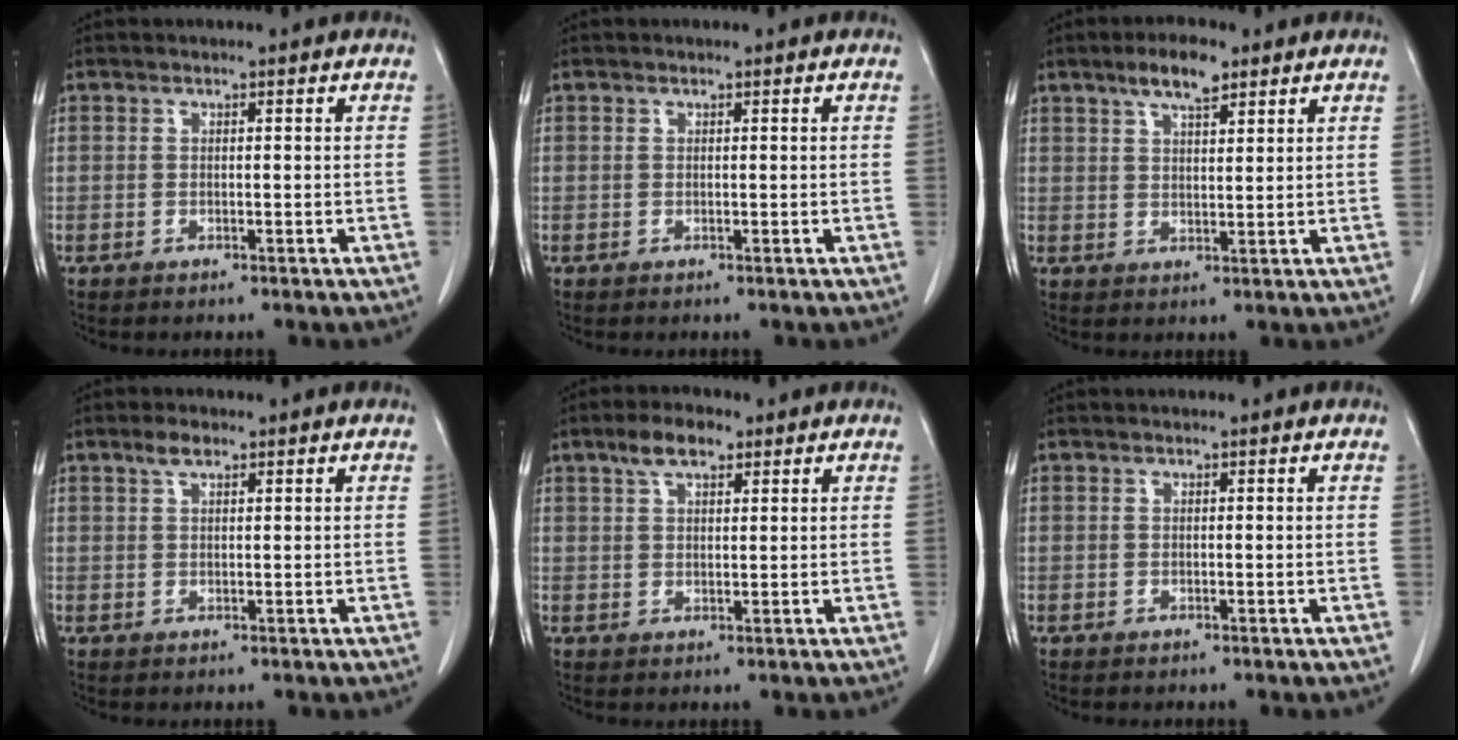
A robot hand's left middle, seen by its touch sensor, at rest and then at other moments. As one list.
[{"total": 0.0}, {"total": 5.6, "force": [3.7, 1.5, 3.8], "torque": [-0.072, 0.007, 0.063]}, {"total": 2.1, "force": [1.4, 0.8, 1.4], "torque": [-0.030, 0.006, 0.028]}, {"total": 4.8, "force": [3.0, 2.0, 3.2], "torque": [-0.065, 0.014, 0.056]}, {"total": 0.0}]